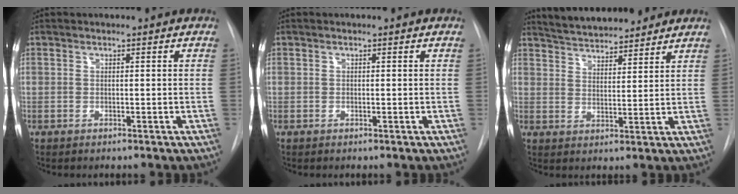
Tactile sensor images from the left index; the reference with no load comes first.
{"total": 0.7, "force": [-0.7, 0.0, 0.0], "torque": [0.002, -0.006, -0.013]}
{"total": 11.4, "force": [10.4, 2.7, 4.0], "torque": [-0.058, 0.013, 0.156]}